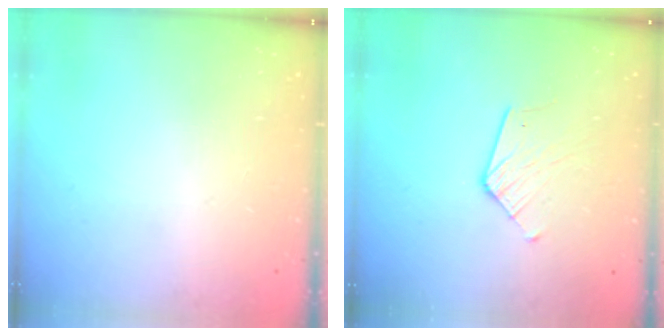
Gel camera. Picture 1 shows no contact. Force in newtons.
{"total": 8.0, "press": 8.0, "slide": 0.5}